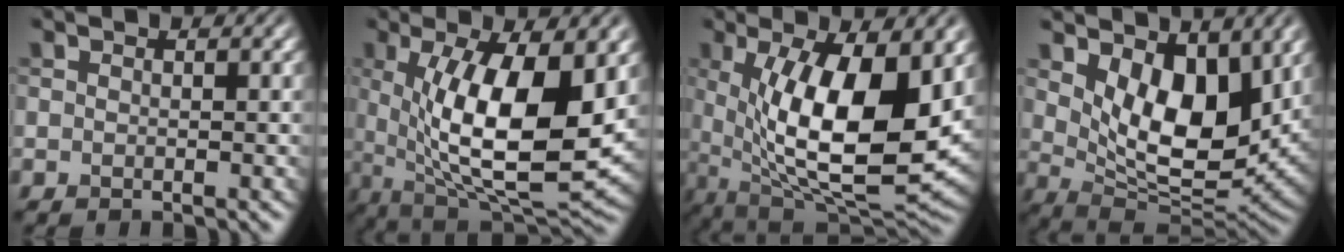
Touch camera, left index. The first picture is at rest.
{"total": 12.2, "force": [1.2, 4.4, 11.3], "torque": [-0.179, -0.018, 0.024]}
{"total": 13.5, "force": [1.3, 5.3, 12.4], "torque": [-0.195, -0.019, 0.024]}
{"total": 7.8, "force": [2.9, 4.2, 6.0], "torque": [-0.111, -0.024, 0.047]}